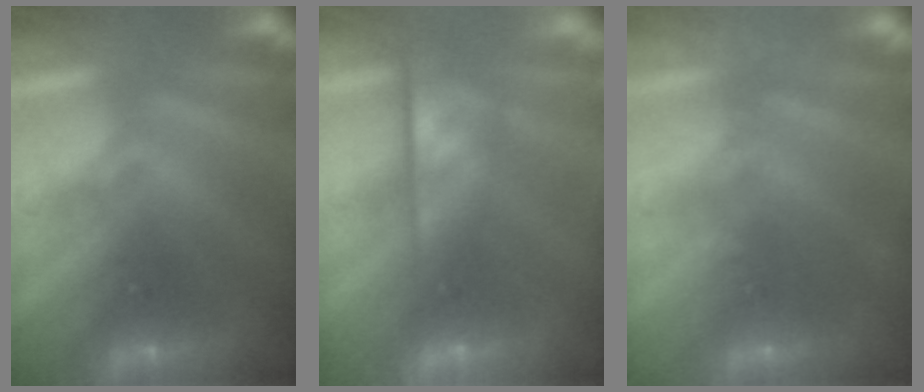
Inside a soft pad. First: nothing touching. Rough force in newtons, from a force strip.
{"total": 7.2}
{"total": 2.1}